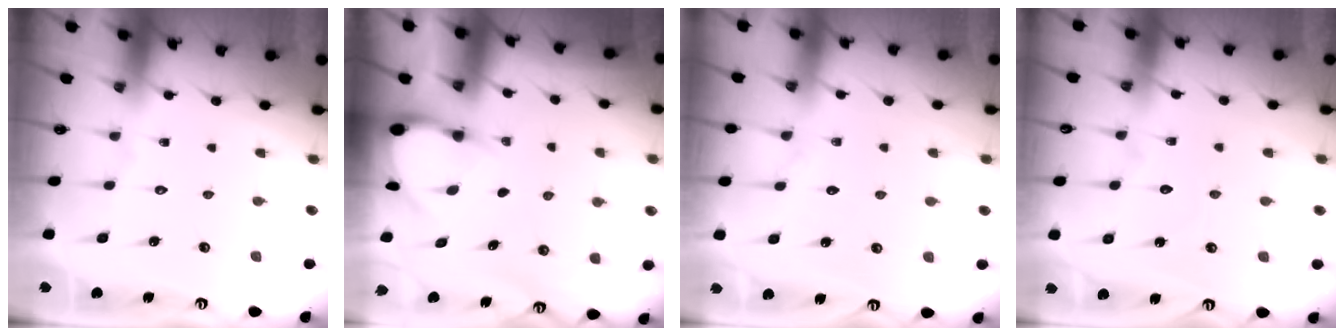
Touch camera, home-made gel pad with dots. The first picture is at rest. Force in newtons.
{"total": 3.3, "press": 3.2, "slide": 0.2}
{"total": 5.6, "press": 5.6, "slide": 0.8}
{"total": 3.5, "press": 3.5, "slide": 0.2}